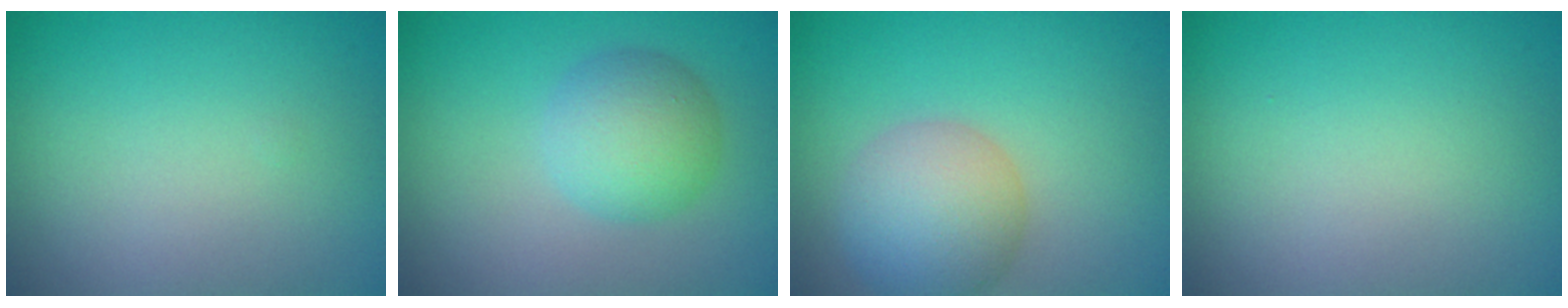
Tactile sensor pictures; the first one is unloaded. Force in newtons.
{"total": 4.0, "press": 4.0, "slide": 0.2}
{"total": 5.6, "press": 5.5, "slide": 0.4}
{"total": 0.0}